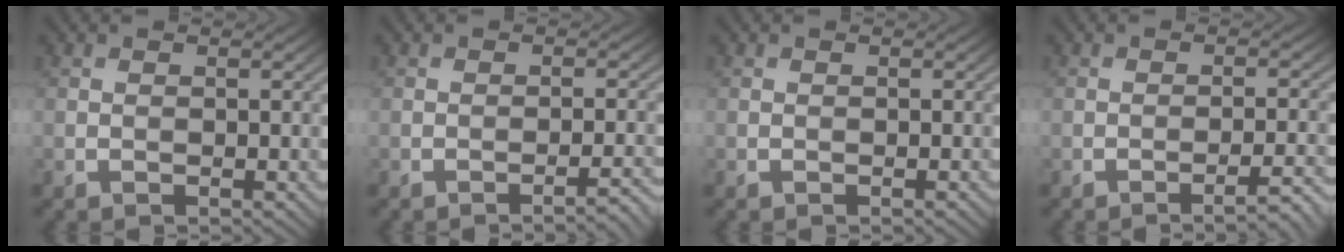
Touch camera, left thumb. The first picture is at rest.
{"total": 2.0, "force": [-1.8, -0.7, 0.6], "torque": [-0.009, 0.008, -0.025]}
{"total": 0.0}
{"total": 2.6, "force": [-2.1, -0.6, 1.3], "torque": [-0.021, 0.009, -0.031]}